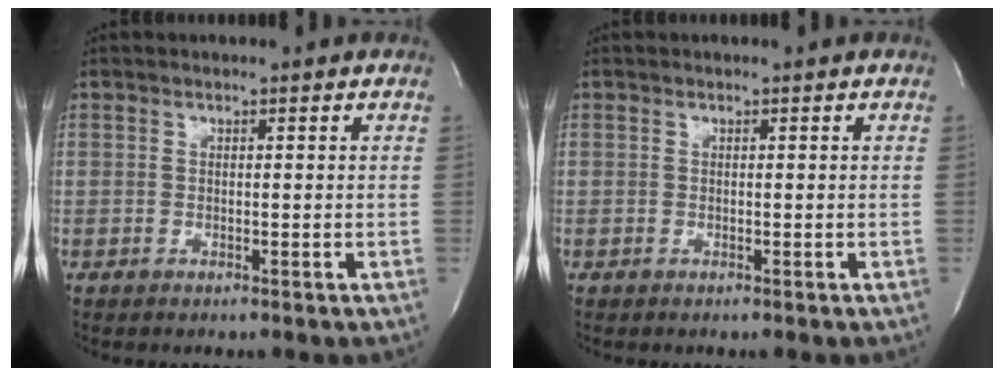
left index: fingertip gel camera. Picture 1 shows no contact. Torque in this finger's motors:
{"motor_torque": [-0.01, 0.00, 0.00, 0.00]}